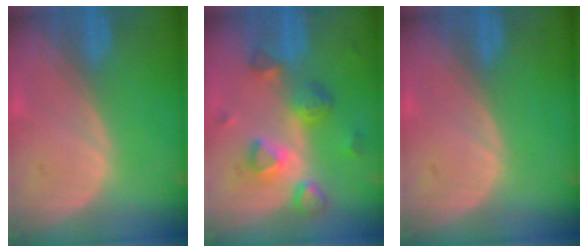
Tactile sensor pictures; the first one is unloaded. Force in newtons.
{"total": 7.9, "press": 7.0, "slide": 3.6}
{"total": 0.0}